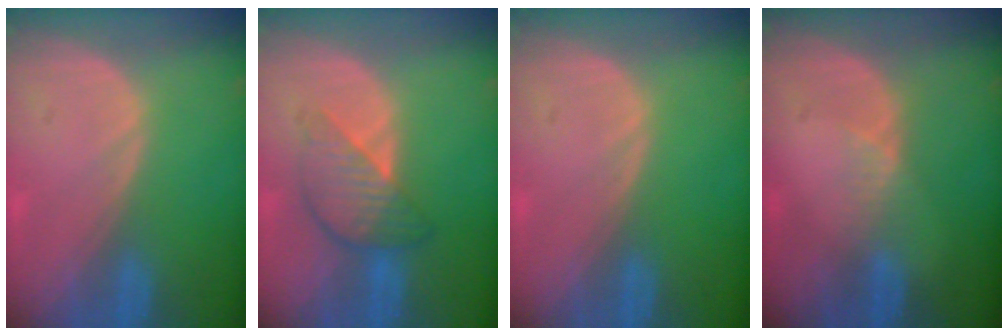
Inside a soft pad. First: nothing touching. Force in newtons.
{"total": 5.6, "press": 5.6, "slide": 0.3}
{"total": 0.0}
{"total": 2.0, "press": 1.6, "slide": 1.3}